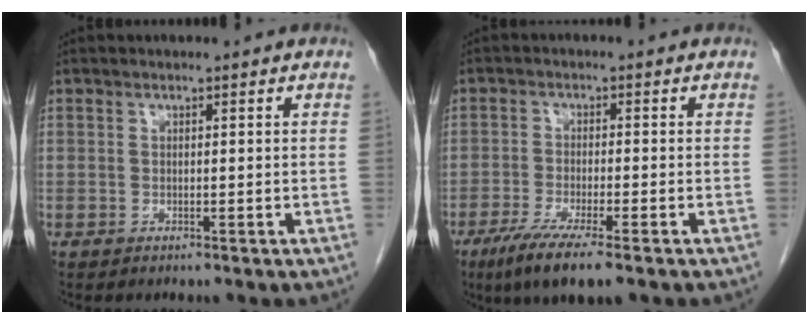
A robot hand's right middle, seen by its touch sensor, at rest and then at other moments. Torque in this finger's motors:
{"motor_torque": [1.20, -0.94, 0.57, 0.12]}